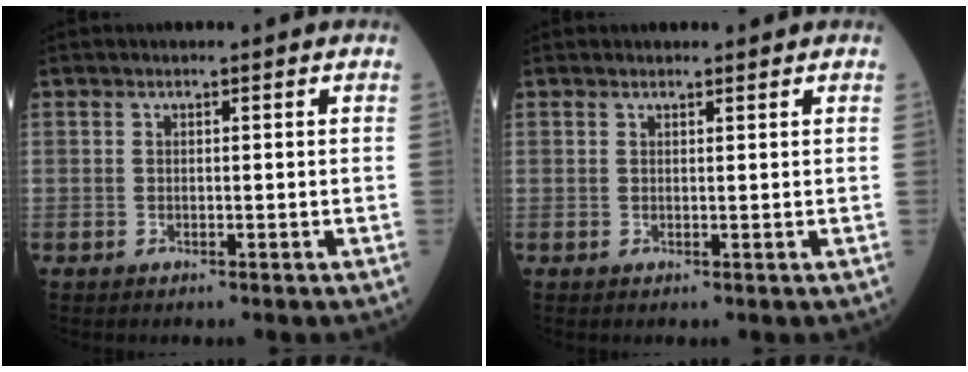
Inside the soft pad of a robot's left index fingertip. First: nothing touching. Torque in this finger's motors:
{"motor_torque": [0.02, -0.09, -0.30, 0.02]}